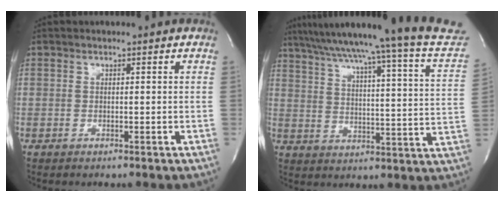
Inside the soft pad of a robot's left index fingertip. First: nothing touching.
{"total": 29.3, "force": [26.2, -1.4, 13.0], "torque": [-0.208, -0.072, 0.334]}